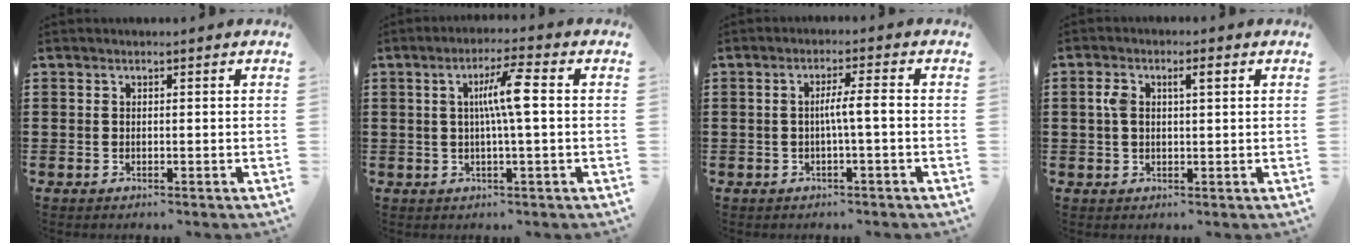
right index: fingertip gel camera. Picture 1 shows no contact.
{"total": 6.2, "force": [0.5, 0.2, 6.2], "torque": [-0.118, 0.001, 0.002]}
{"total": 4.3, "force": [-0.6, -0.1, 4.3], "torque": [-0.078, -0.002, -0.015]}
{"total": 3.3, "force": [0.9, 1.3, 2.9], "torque": [-0.061, 0.009, 0.012]}